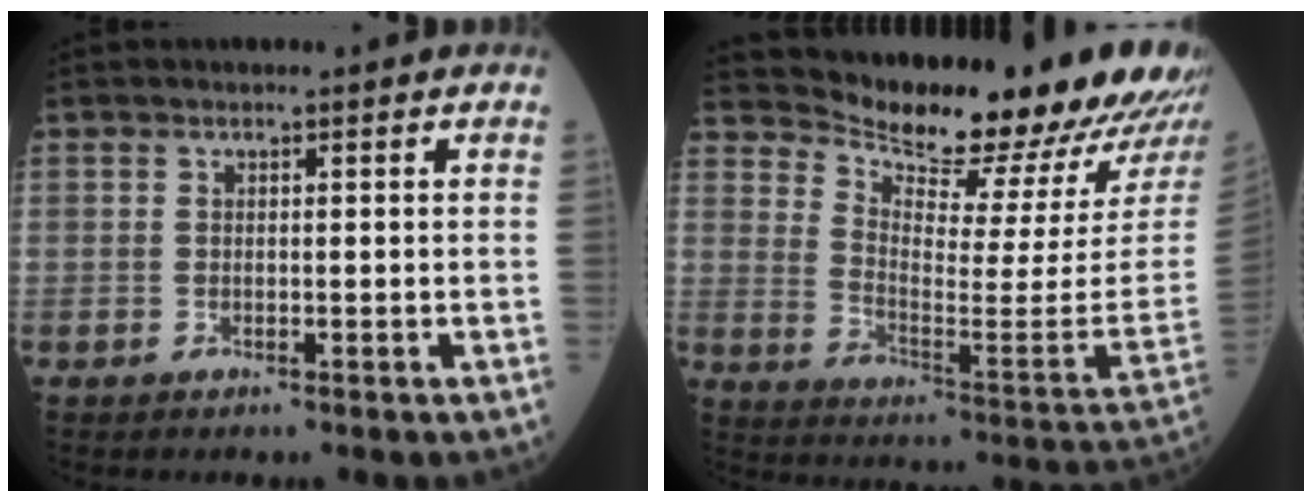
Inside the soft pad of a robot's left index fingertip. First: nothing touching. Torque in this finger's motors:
{"motor_torque": [0.43, -0.57, 0.41, 0.04]}